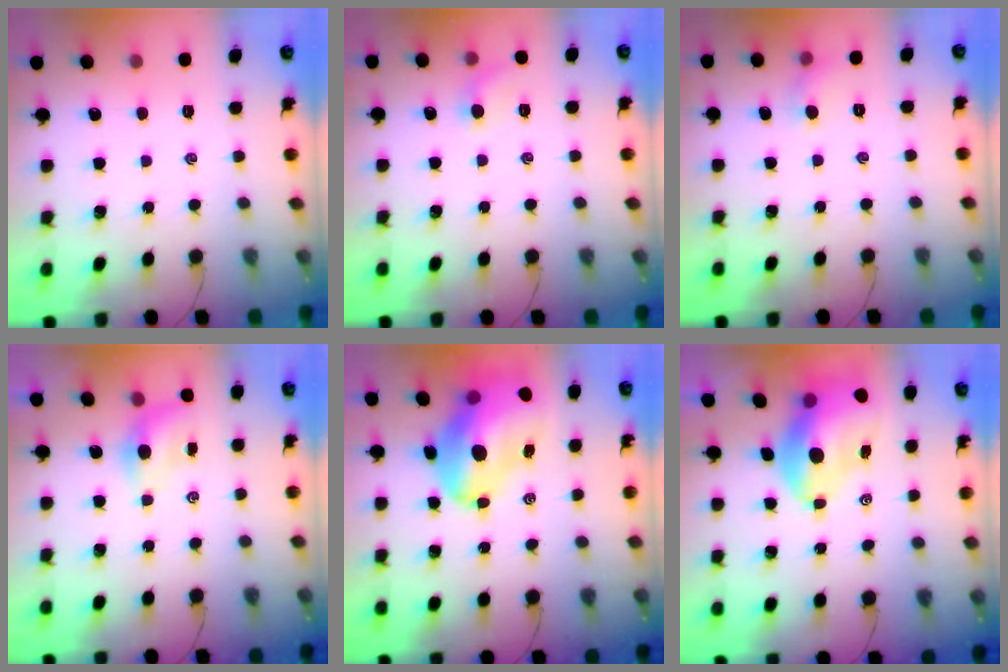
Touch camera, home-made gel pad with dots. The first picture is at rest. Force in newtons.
{"total": 6.0, "press": 5.7, "slide": 1.7}
{"total": 4.1, "press": 3.8, "slide": 1.5}
{"total": 3.8, "press": 3.7, "slide": 0.8}
{"total": 19.5, "press": 18.6, "slide": 5.7}
{"total": 10.5, "press": 10.1, "slide": 3.0}